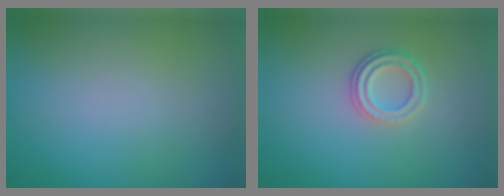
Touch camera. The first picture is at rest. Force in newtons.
{"total": 2.3, "press": 2.2, "slide": 0.8}